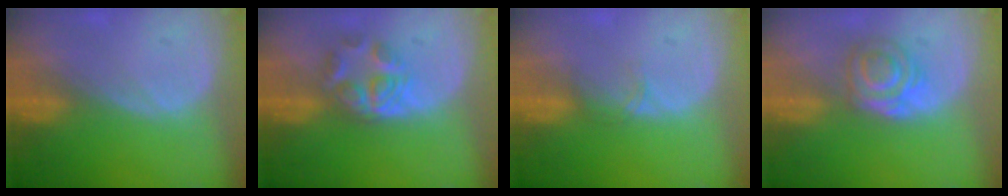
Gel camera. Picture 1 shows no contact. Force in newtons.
{"total": 5.9, "press": 5.0, "slide": 3.2}
{"total": 1.3, "press": 1.2, "slide": 0.2}
{"total": 5.2, "press": 4.9, "slide": 1.8}